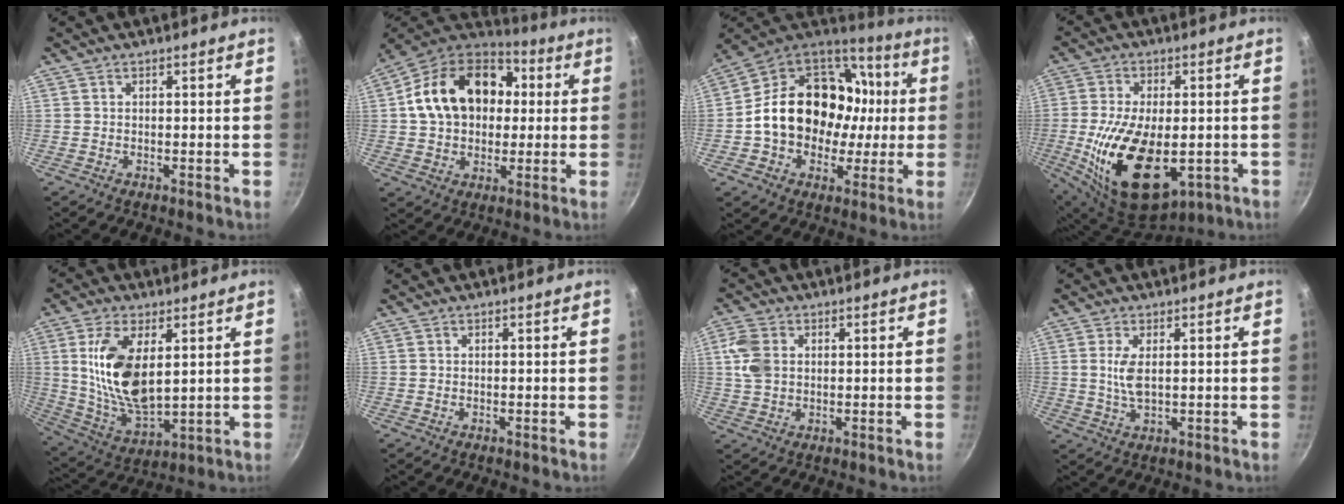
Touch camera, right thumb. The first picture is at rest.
{"total": 20.3, "force": [2.3, 14.9, 13.6], "torque": [-0.203, 0.028, 0.035]}
{"total": 23.4, "force": [-0.3, 17.5, 15.5], "torque": [-0.212, 0.050, 0.002]}
{"total": 20.7, "force": [-4.1, 11.0, 17.0], "torque": [-0.311, -0.013, -0.040]}
{"total": 15.6, "force": [3.5, 7.6, 13.2], "torque": [-0.248, -0.022, 0.081]}
{"total": 0.0}
{"total": 6.3, "force": [1.2, 4.5, 4.3], "torque": [-0.093, 0.005, 0.023]}
{"total": 4.3, "force": [0.7, 1.8, 3.9], "torque": [-0.088, -0.007, 0.020]}